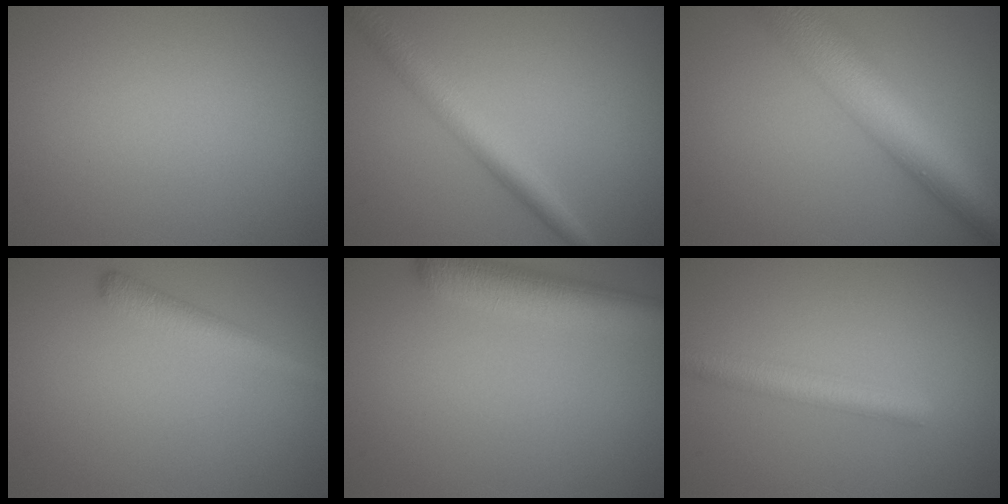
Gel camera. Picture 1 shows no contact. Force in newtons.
{"total": 3.6, "press": 3.6, "slide": 0.0}
{"total": 9.2, "press": 9.2, "slide": 0.3}
{"total": 2.6, "press": 2.6, "slide": 0.0}
{"total": 4.7, "press": 4.7, "slide": 0.4}
{"total": 2.8, "press": 2.8, "slide": 0.0}